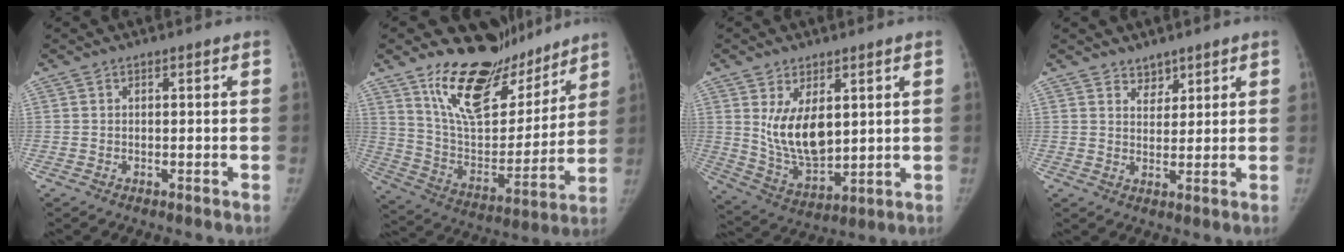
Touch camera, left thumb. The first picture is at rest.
{"total": 22.1, "force": [16.7, 10.1, 10.5], "torque": [-0.116, -0.100, 0.284]}
{"total": 11.5, "force": [3.1, 6.6, 9.0], "torque": [-0.135, -0.029, 0.076]}
{"total": 3.2, "force": [2.5, 1.9, 0.3], "torque": [0.019, -0.019, 0.039]}